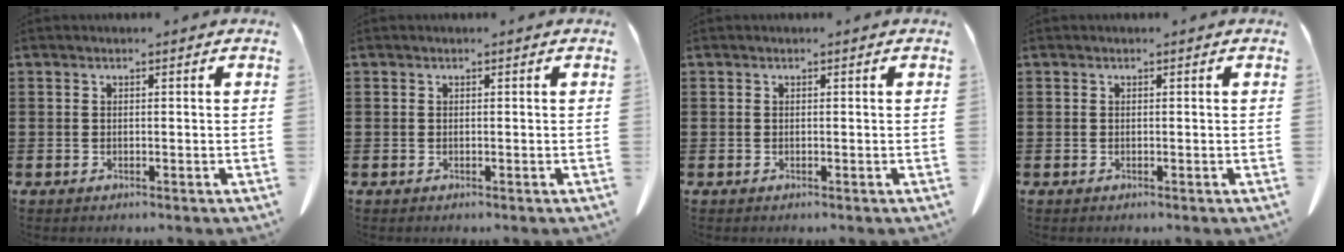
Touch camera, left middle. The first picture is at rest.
{"total": 0.0}
{"total": 0.0}
{"total": 0.0}